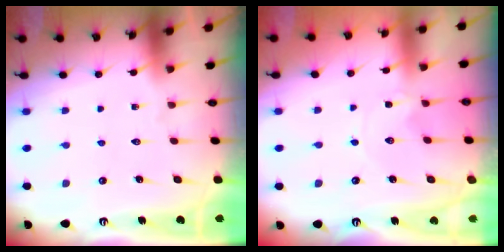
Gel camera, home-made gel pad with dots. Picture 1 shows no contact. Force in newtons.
{"total": 0.8, "press": 0.8, "slide": 0.1}